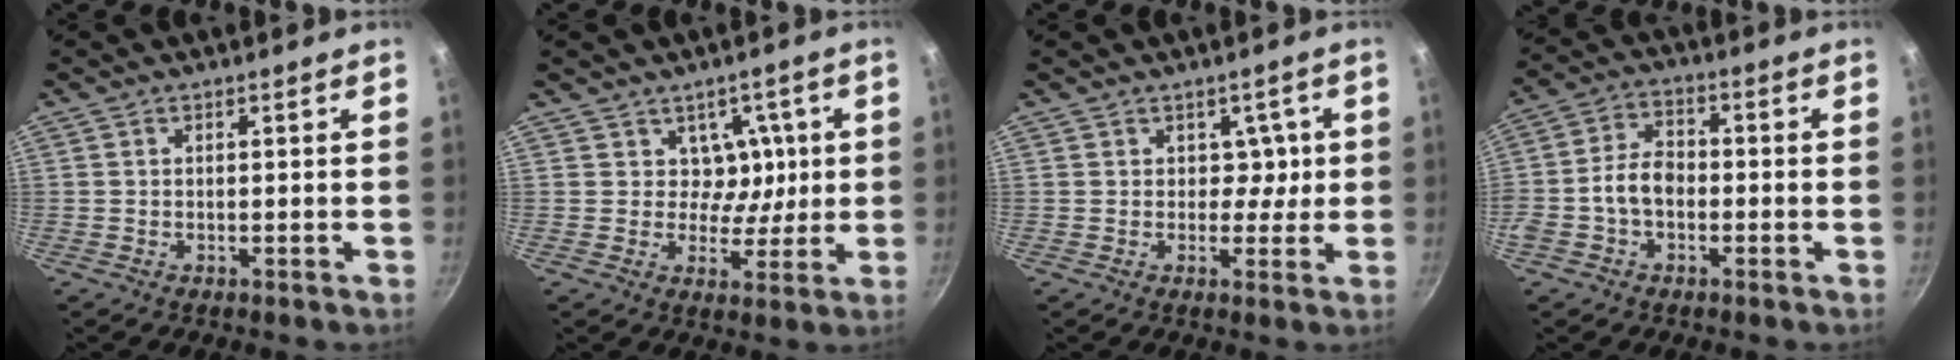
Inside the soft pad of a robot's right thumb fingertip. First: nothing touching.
{"total": 7.7, "force": [2.8, 6.6, 2.7], "torque": [0.004, -0.035, 0.041]}
{"total": 3.2, "force": [0.7, 2.9, 1.1], "torque": [0.025, -0.007, 0.010]}
{"total": 7.0, "force": [-1.7, 4.9, 4.7], "torque": [-0.072, 0.029, -0.042]}